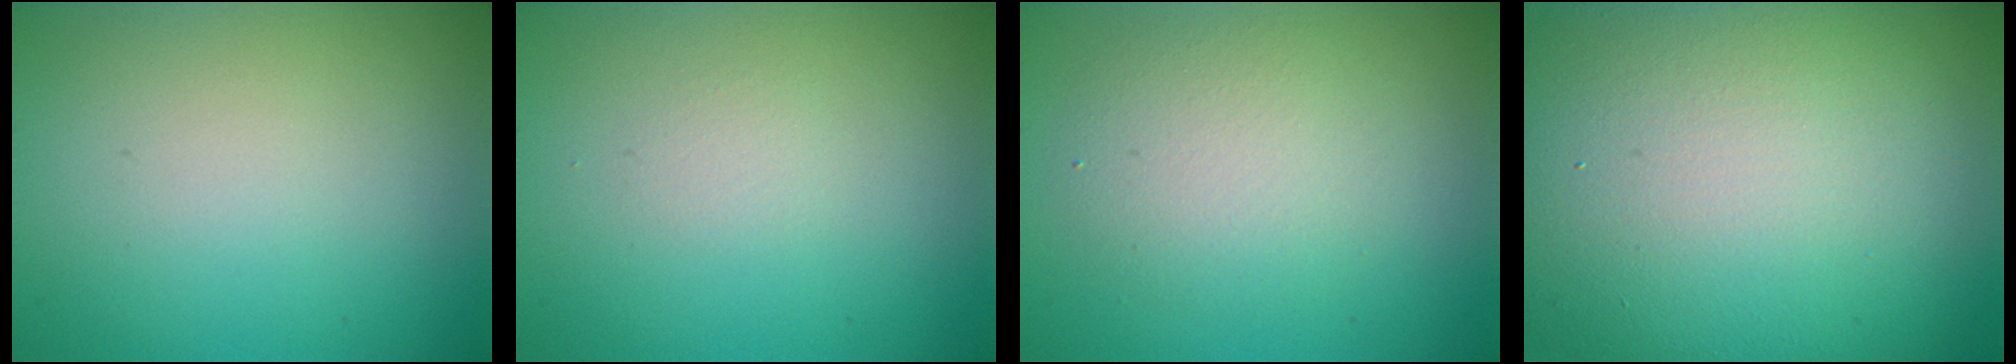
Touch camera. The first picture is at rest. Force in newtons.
{"total": 0.0}
{"total": 3.4, "press": 3.4, "slide": 0.2}
{"total": 19.1, "press": 19.1, "slide": 0.9}